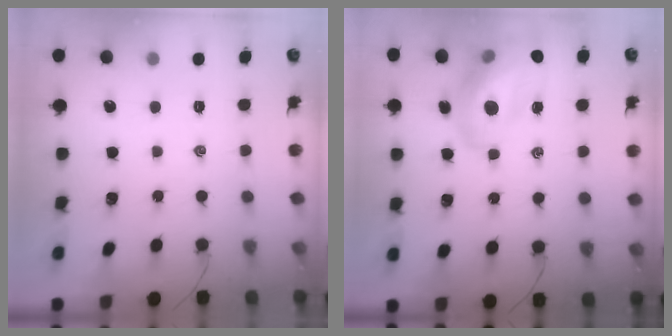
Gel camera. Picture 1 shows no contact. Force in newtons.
{"total": 17.0, "press": 16.4, "slide": 4.5}